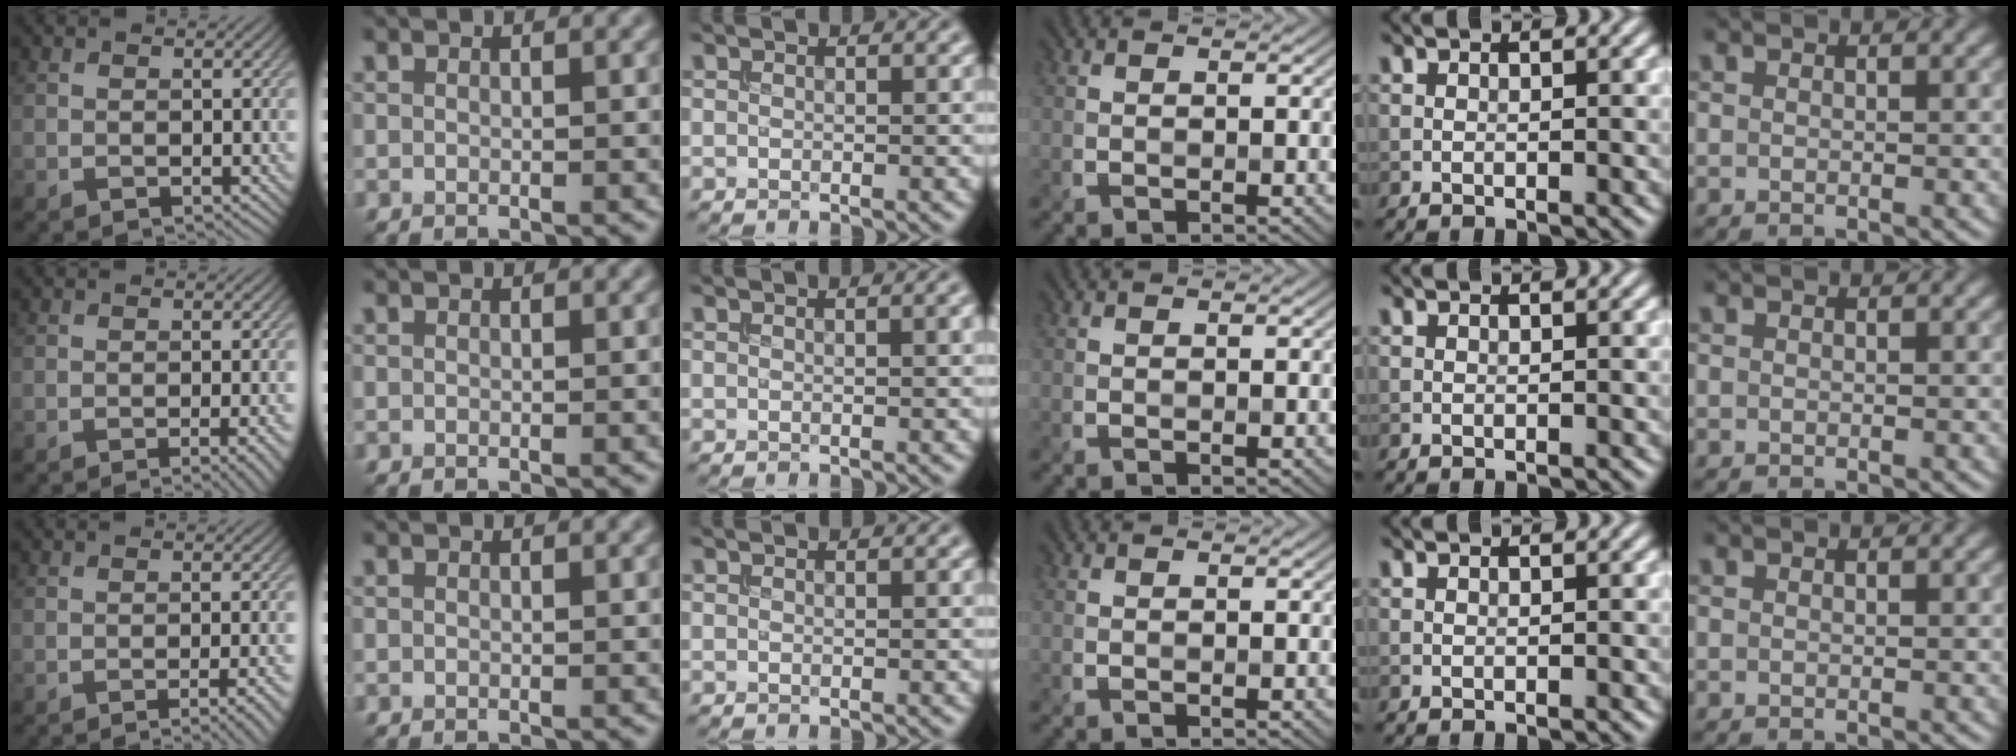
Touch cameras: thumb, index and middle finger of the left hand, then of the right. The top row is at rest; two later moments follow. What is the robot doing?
{"motion": "insert", "object": "bucket"}